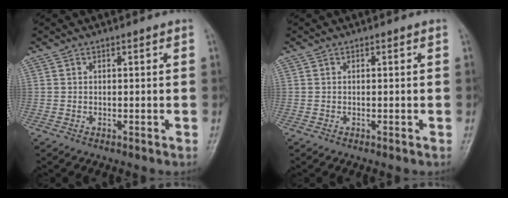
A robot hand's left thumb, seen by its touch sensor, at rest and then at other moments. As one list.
[{"total": 0.0}]